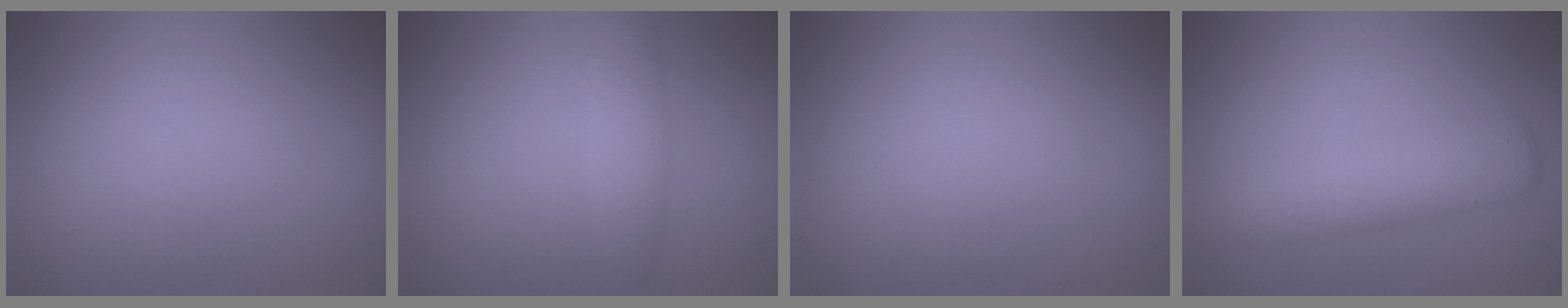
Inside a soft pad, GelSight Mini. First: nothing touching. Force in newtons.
{"total": 2.0, "press": 2.0, "slide": 0.1}
{"total": 0.0}
{"total": 4.1, "press": 4.1, "slide": 0.2}